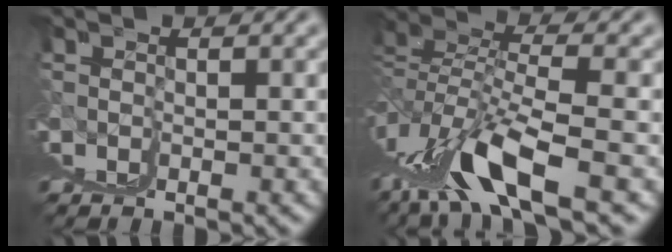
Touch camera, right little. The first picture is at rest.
{"total": 6.1, "force": [2.1, -0.1, 5.8], "torque": [-0.104, 0.021, 0.040]}